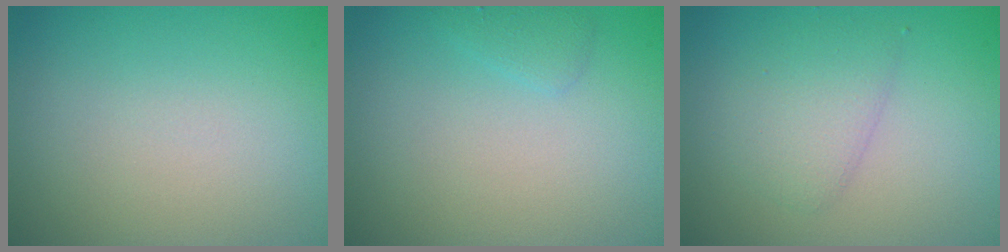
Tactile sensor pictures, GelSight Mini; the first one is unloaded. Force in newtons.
{"total": 0.9, "press": 0.9, "slide": 0.1}
{"total": 2.5, "press": 2.5, "slide": 0.0}